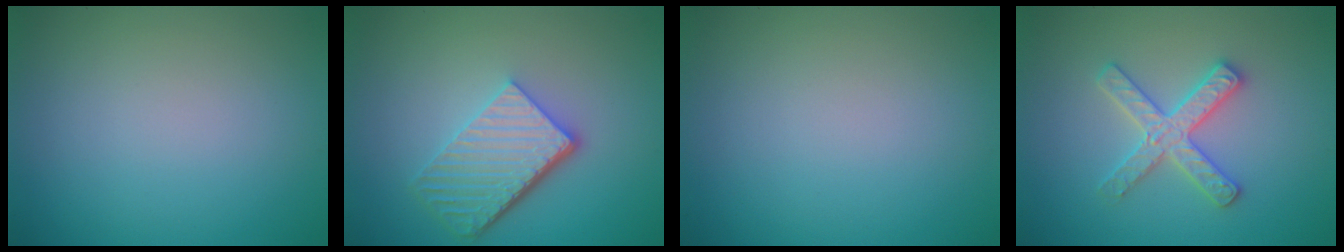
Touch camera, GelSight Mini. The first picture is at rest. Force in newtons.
{"total": 5.6, "press": 3.9, "slide": 3.9}
{"total": 0.0}
{"total": 2.9, "press": 2.9, "slide": 0.5}